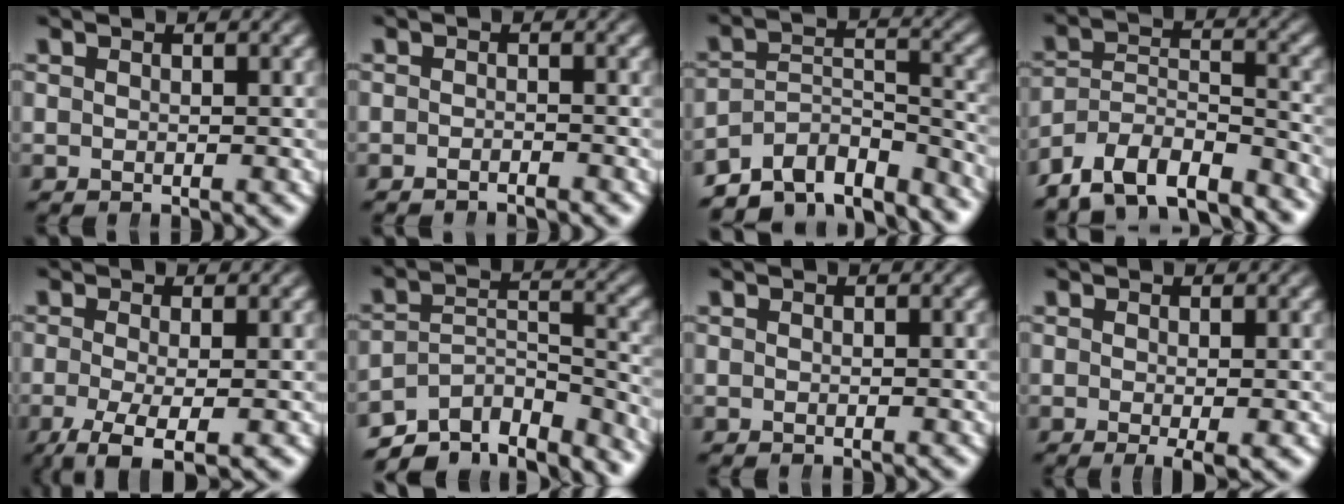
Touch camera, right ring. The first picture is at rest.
{"total": 1.4, "force": [-1.4, -0.1, 0.0], "torque": [-0.003, -0.006, -0.023]}
{"total": 12.4, "force": [-9.4, 6.1, 5.3], "torque": [-0.086, -0.048, -0.136]}
{"total": 10.8, "force": [-8.3, 6.0, 3.5], "torque": [-0.089, -0.048, -0.132]}
{"total": 6.2, "force": [-4.1, 2.3, 4.0], "torque": [-0.092, -0.049, -0.043]}
{"total": 12.2, "force": [-9.3, 5.9, 5.4], "torque": [-0.082, -0.045, -0.133]}
{"total": 0.0}
{"total": 2.2, "force": [-1.1, 0.4, 1.8], "torque": [-0.025, -0.011, -0.013]}